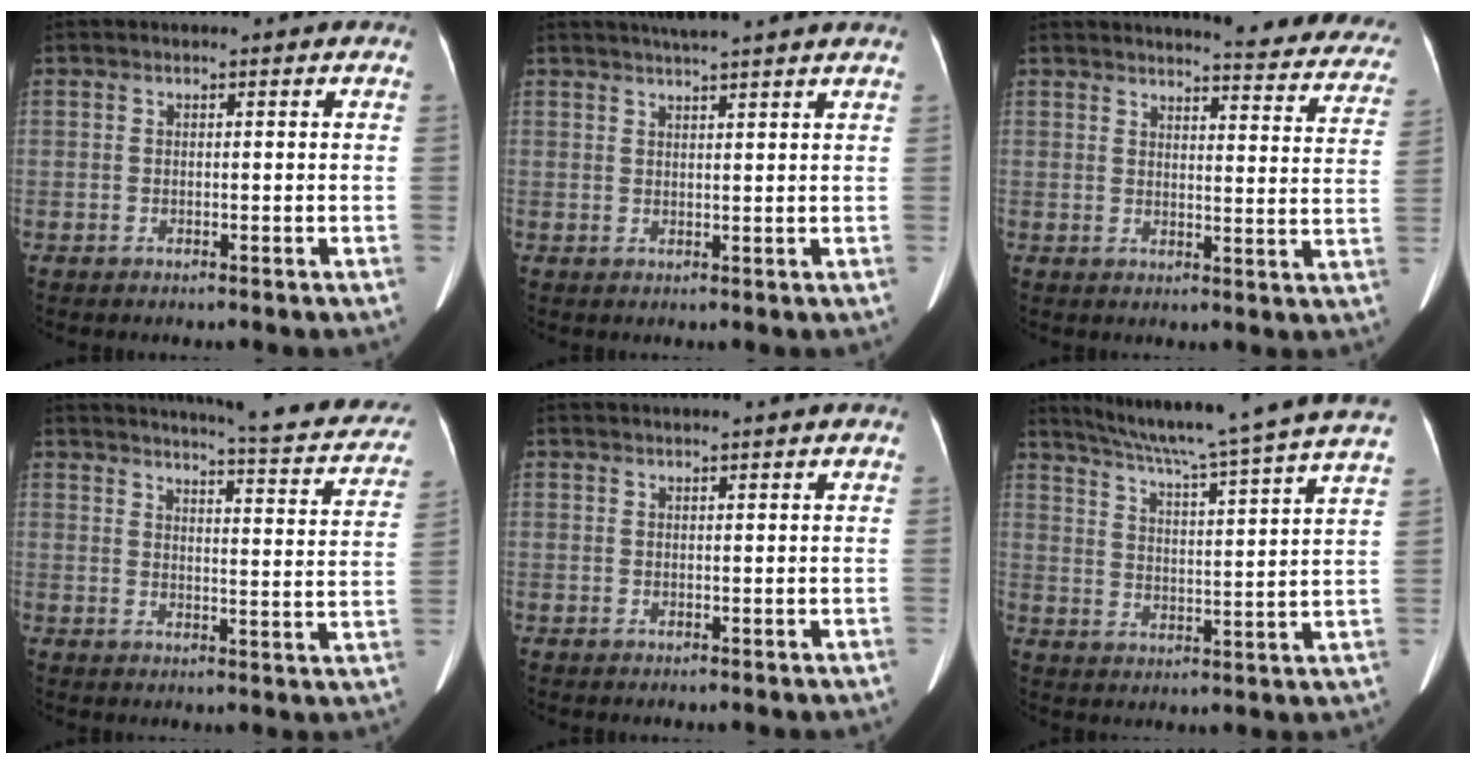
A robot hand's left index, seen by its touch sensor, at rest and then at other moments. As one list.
[{"total": 7.4, "force": [6.4, -0.9, 3.7], "torque": [-0.054, 0.025, 0.079]}, {"total": 19.8, "force": [18.5, 2.7, 6.3], "torque": [-0.054, -0.076, 0.188]}, {"total": 20.5, "force": [18.4, 2.5, 8.6], "torque": [-0.105, -0.045, 0.203]}, {"total": 4.7, "force": [4.2, -0.7, 2.0], "torque": [-0.019, 0.029, 0.052]}, {"total": 24.4, "force": [21.1, -1.6, 12.1], "torque": [-0.198, -0.040, 0.277]}]